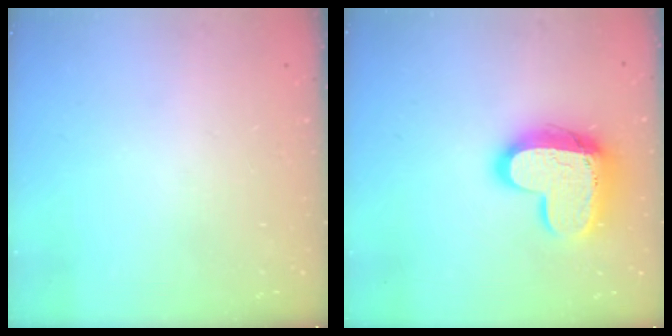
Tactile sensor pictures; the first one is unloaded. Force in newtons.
{"total": 16.3, "press": 16.3, "slide": 1.0}